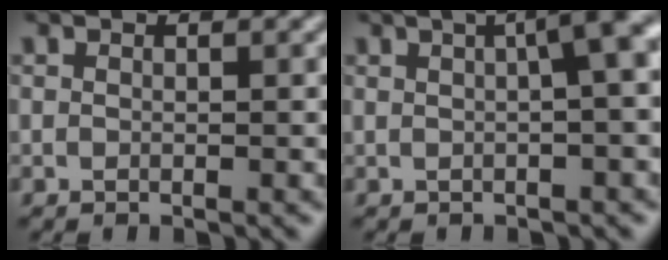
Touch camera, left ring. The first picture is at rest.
{"total": 6.1, "force": [1.6, 1.8, 5.6], "torque": [-0.047, 0.026, 0.021]}